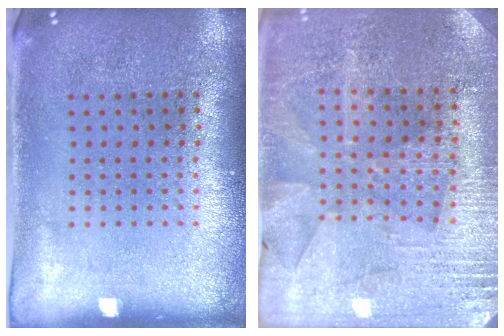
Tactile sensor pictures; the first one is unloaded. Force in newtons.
{"total": 2.9, "press": 2.8, "slide": 0.5}